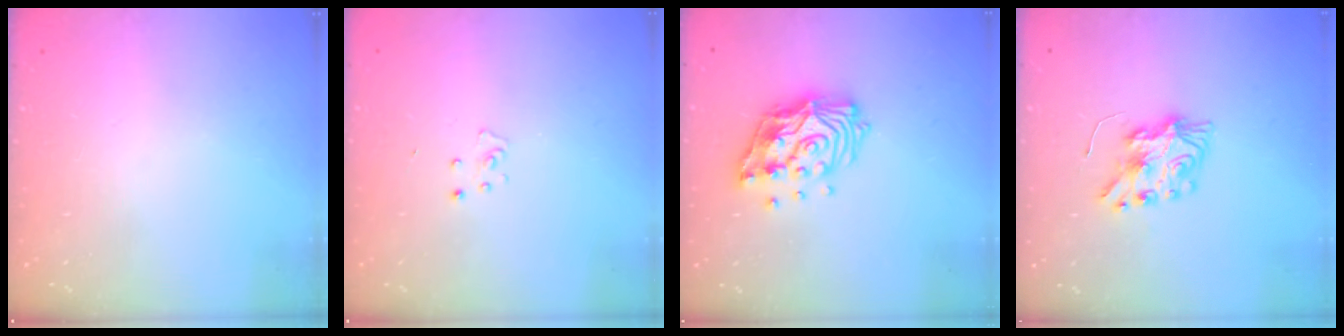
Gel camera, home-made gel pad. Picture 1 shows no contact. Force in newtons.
{"total": 2.6, "press": 2.6, "slide": 0.2}
{"total": 15.4, "press": 15.3, "slide": 2.1}
{"total": 7.7, "press": 7.7, "slide": 0.3}